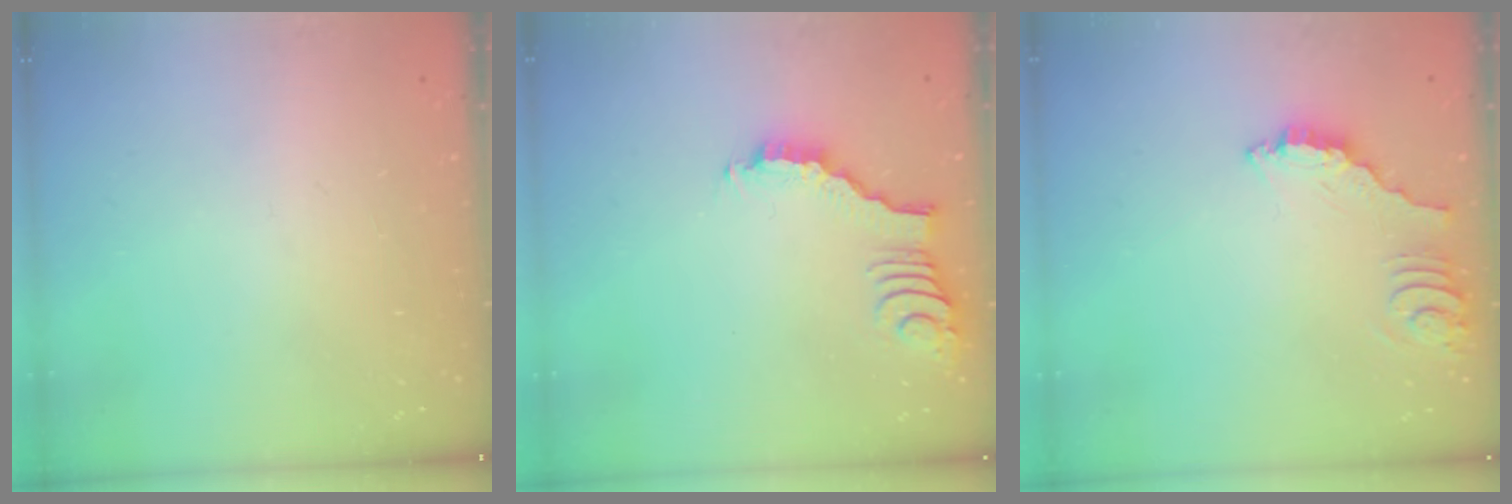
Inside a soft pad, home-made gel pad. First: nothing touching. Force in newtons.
{"total": 3.5, "press": 3.5, "slide": 0.4}
{"total": 3.4, "press": 3.4, "slide": 0.1}